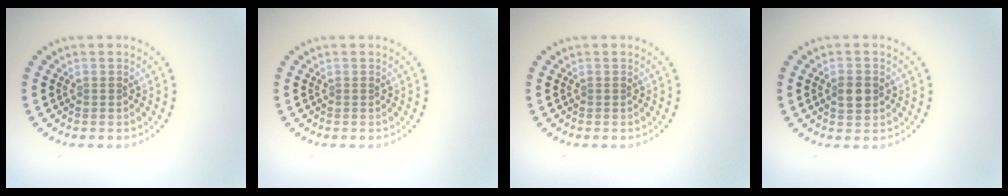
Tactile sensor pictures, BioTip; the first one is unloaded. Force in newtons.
{"total": 0.0}
{"total": 0.0}
{"total": 2.7, "press": 2.7, "slide": 0.1}